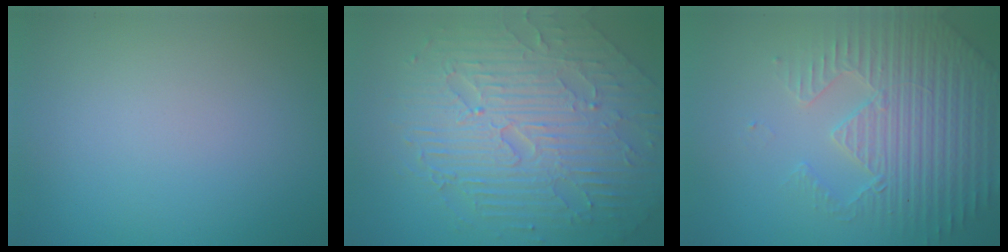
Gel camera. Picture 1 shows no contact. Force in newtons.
{"total": 10.0, "press": 6.7, "slide": 7.5}
{"total": 5.0, "press": 4.8, "slide": 1.4}